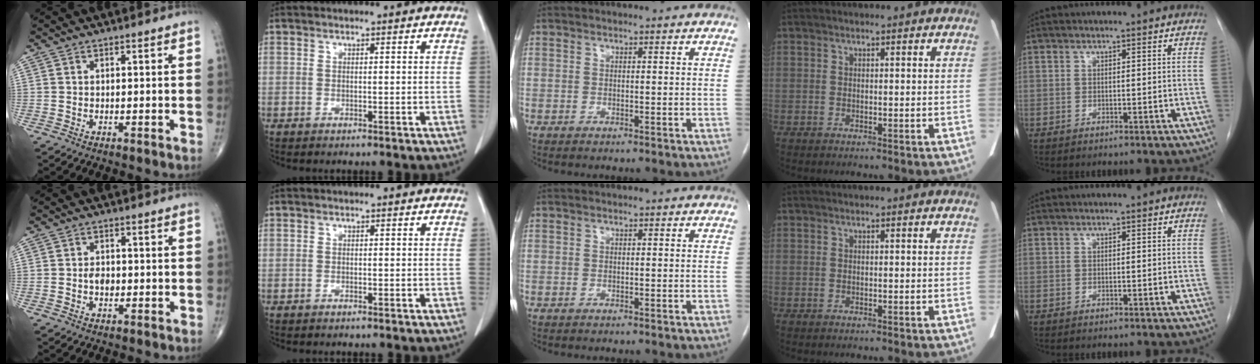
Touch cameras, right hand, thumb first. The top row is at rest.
{"thumb": {"total": 2.4, "force": [-0.5, 1.7, 1.7], "torque": [-0.019, 0.004, -0.010]}}